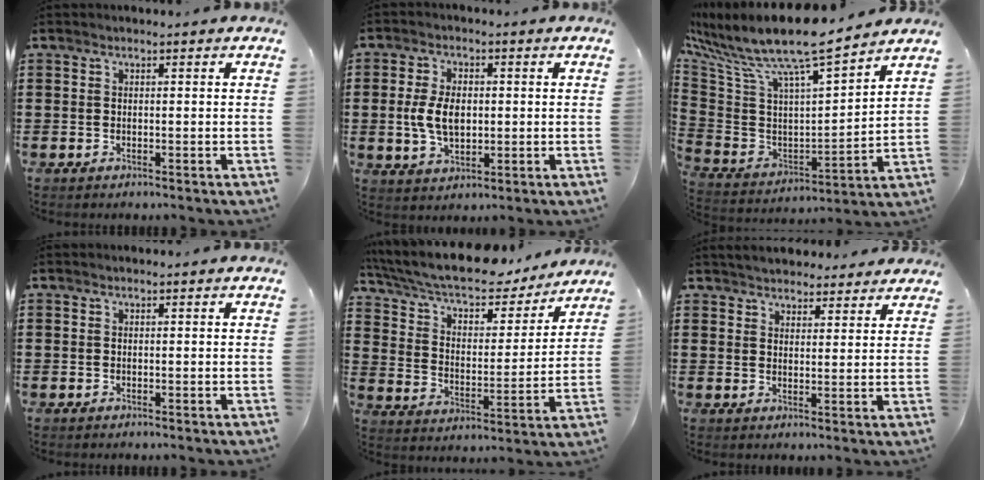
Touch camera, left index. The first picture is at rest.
{"total": 6.4, "force": [0.1, 3.8, 5.1], "torque": [-0.106, 0.005, -0.004]}
{"total": 10.3, "force": [8.6, 1.0, 5.6], "torque": [-0.144, -0.067, 0.143]}
{"total": 0.0}
{"total": 9.0, "force": [7.9, 2.1, 3.8], "torque": [-0.106, -0.044, 0.134]}
{"total": 3.5, "force": [3.5, 0.6, 0.3], "torque": [-0.016, -0.010, 0.064]}